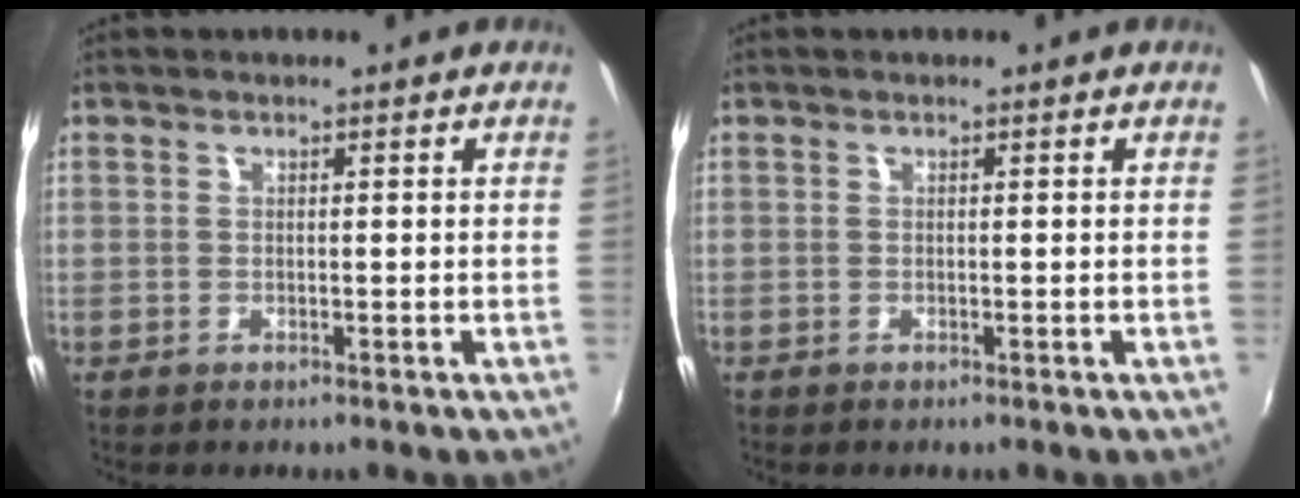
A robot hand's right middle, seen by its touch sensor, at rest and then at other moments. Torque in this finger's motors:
{"motor_torque": [-0.48, 0.09, -0.06, -0.01]}